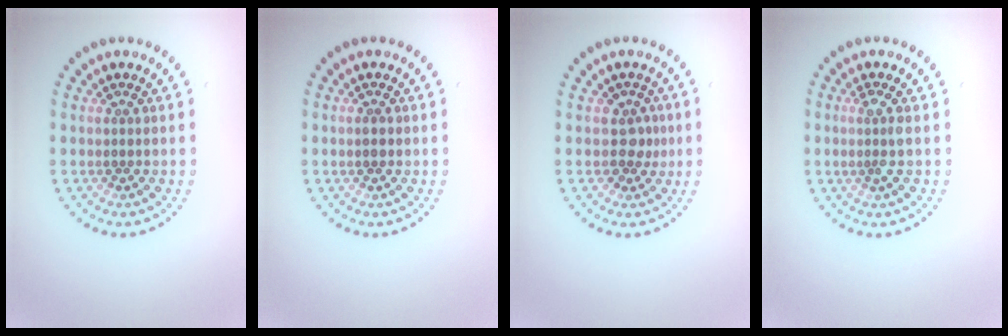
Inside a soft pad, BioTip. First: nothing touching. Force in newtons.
{"total": 1.2, "press": 1.2, "slide": 0.2}
{"total": 1.9, "press": 1.5, "slide": 1.2}
{"total": 1.5, "press": 1.2, "slide": 0.9}